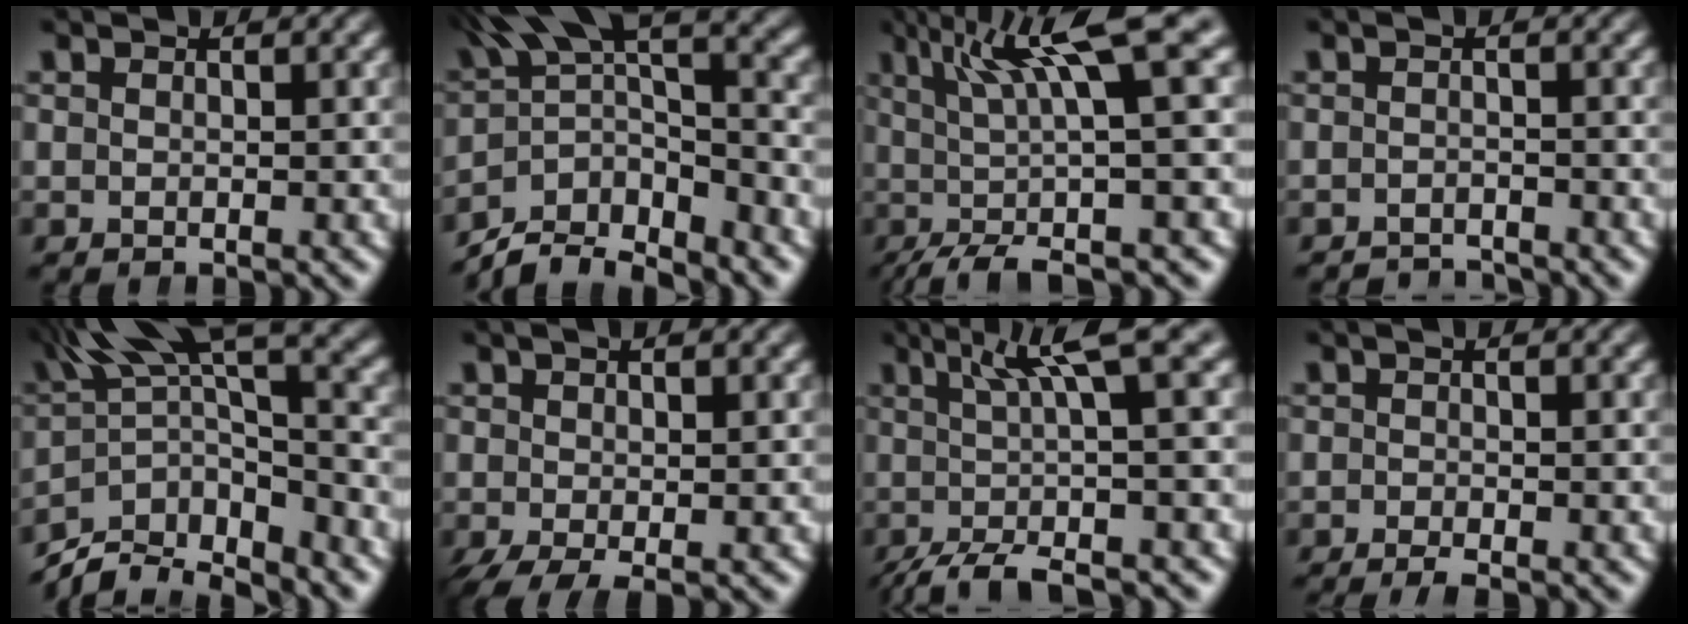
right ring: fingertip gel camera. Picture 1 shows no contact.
{"total": 9.2, "force": [-2.7, 5.7, 6.7], "torque": [-0.100, -0.020, -0.043]}
{"total": 8.8, "force": [1.0, 1.5, 8.6], "torque": [-0.125, 0.014, 0.026]}
{"total": 3.2, "force": [-3.2, 0.0, 0.1], "torque": [0.008, -0.010, -0.050]}
{"total": 10.1, "force": [-2.6, 5.9, 7.8], "torque": [-0.123, -0.023, -0.035]}
{"total": 4.7, "force": [-2.5, 1.9, 3.5], "torque": [-0.066, -0.019, -0.022]}
{"total": 7.5, "force": [-0.4, 1.2, 7.4], "torque": [-0.098, 0.014, 0.001]}
{"total": 2.1, "force": [-1.8, 0.3, 1.1], "torque": [-0.010, 0.000, -0.029]}